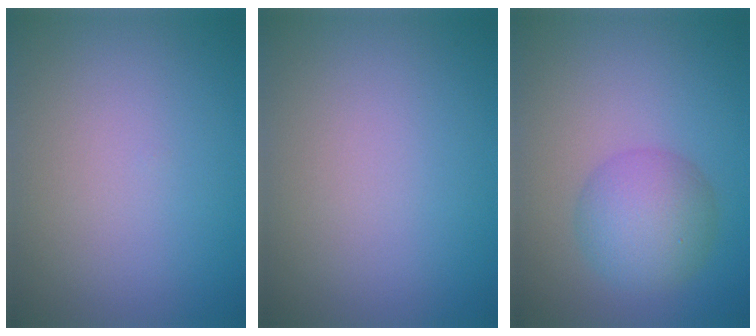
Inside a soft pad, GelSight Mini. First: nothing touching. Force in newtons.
{"total": 0.0}
{"total": 4.7, "press": 4.7, "slide": 0.1}